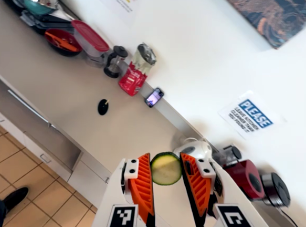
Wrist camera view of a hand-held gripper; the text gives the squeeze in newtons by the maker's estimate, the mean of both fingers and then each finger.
{"total": 9.1, "left": 9.5, "right": 8.7}